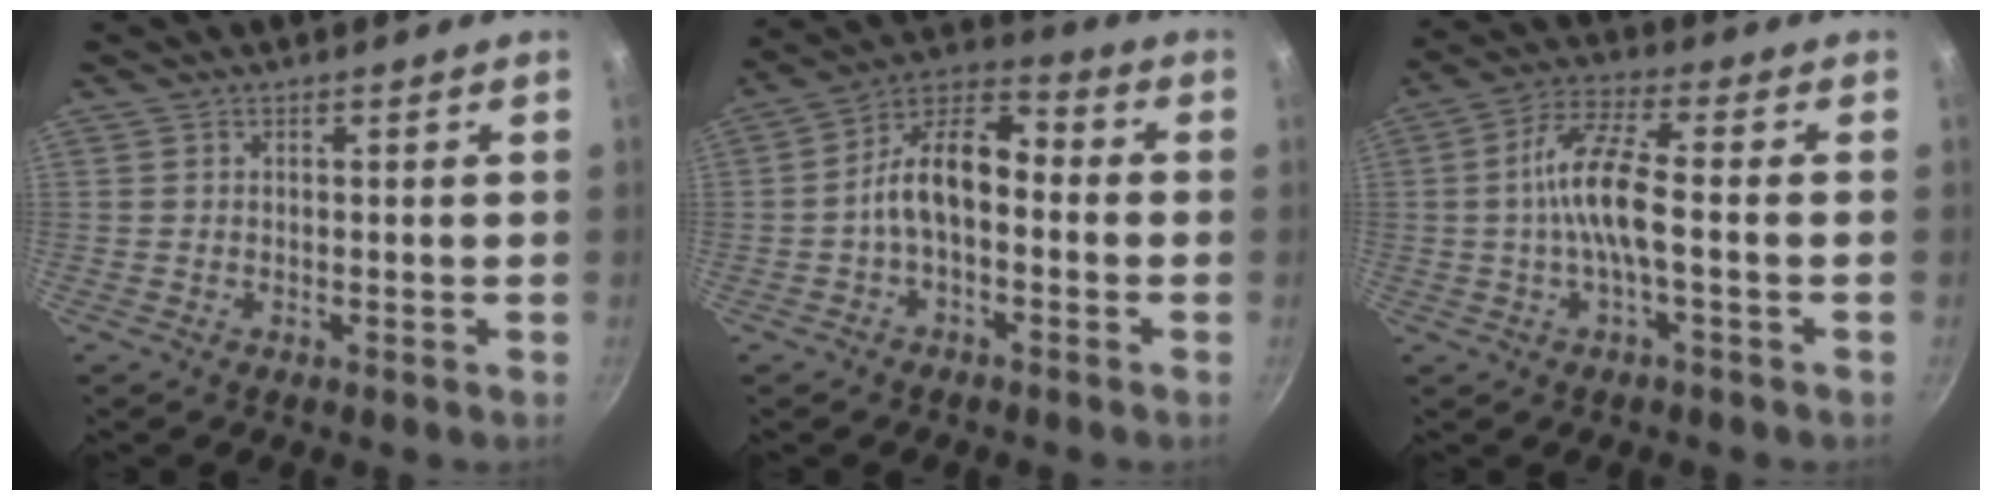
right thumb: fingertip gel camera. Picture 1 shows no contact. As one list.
[{"total": 11.4, "force": [-1.7, 6.5, 9.1], "torque": [-0.141, 0.051, -0.047]}, {"total": 9.7, "force": [-1.2, 2.6, 9.2], "torque": [-0.187, 0.028, -0.034]}]